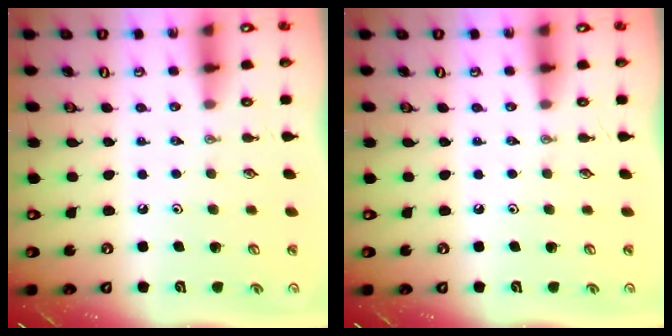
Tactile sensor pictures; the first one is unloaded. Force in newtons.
{"total": 0.0}